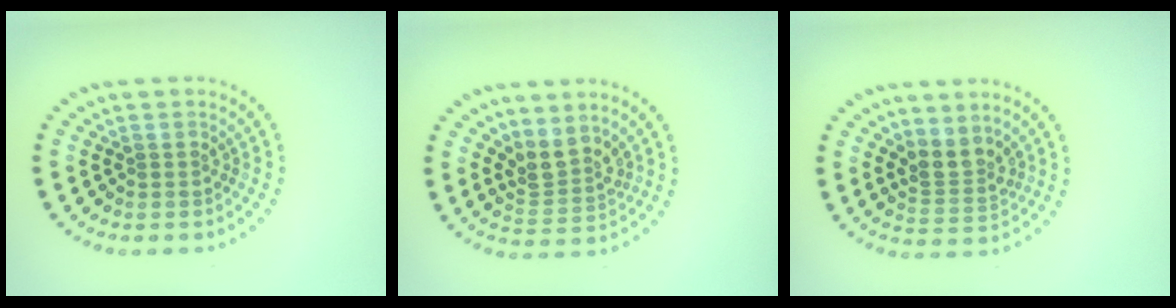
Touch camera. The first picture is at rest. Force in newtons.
{"total": 2.8, "press": 2.0, "slide": 2.0}
{"total": 2.7, "press": 1.9, "slide": 1.9}